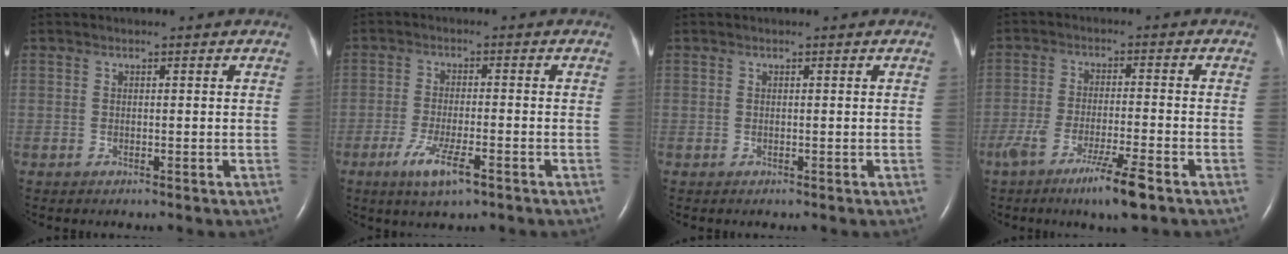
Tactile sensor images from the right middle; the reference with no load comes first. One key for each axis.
{"total": 6.2, "fx": -3.4, "fy": 0.9, "fz": 5.1, "tx": -0.104, "ty": -0.011, "tz": -0.057}
{"total": 0.0}
{"total": 8.3, "fx": -5.2, "fy": 0.2, "fz": 6.4, "tx": -0.120, "ty": -0.018, "tz": -0.090}